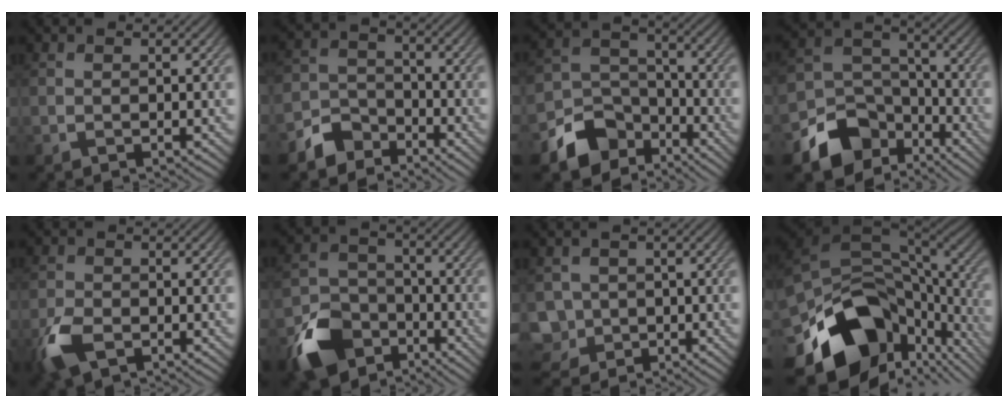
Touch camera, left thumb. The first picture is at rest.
{"total": 6.0, "force": [-4.3, 3.8, 1.5], "torque": [-0.033, 0.000, -0.101]}
{"total": 10.0, "force": [-6.4, 6.7, 4.0], "torque": [-0.091, -0.021, -0.120]}
{"total": 11.4, "force": [-6.8, 7.7, 4.9], "torque": [-0.120, -0.023, -0.119]}
{"total": 5.2, "force": [-2.7, 2.8, 3.4], "torque": [-0.081, -0.008, -0.060]}
{"total": 10.0, "force": [-5.6, 6.8, 4.8], "torque": [-0.109, -0.019, -0.121]}
{"total": 6.1, "force": [-1.8, 5.6, 1.6], "torque": [-0.051, -0.019, -0.047]}
{"total": 18.6, "force": [-6.7, 12.1, 12.5], "torque": [-0.232, -0.048, -0.078]}